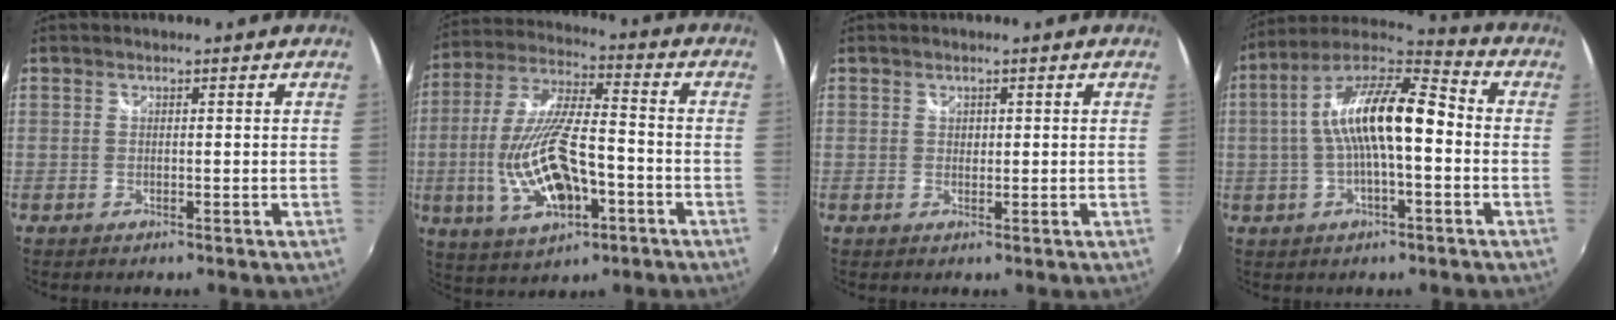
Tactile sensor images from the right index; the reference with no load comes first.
{"total": 17.3, "force": [-5.2, 6.7, 15.1], "torque": [-0.323, -0.011, -0.081]}
{"total": 0.9, "force": [0.3, 0.8, 0.2], "torque": [0.000, 0.001, 0.004]}
{"total": 15.3, "force": [-0.6, 4.5, 14.6], "torque": [-0.267, 0.021, -0.019]}